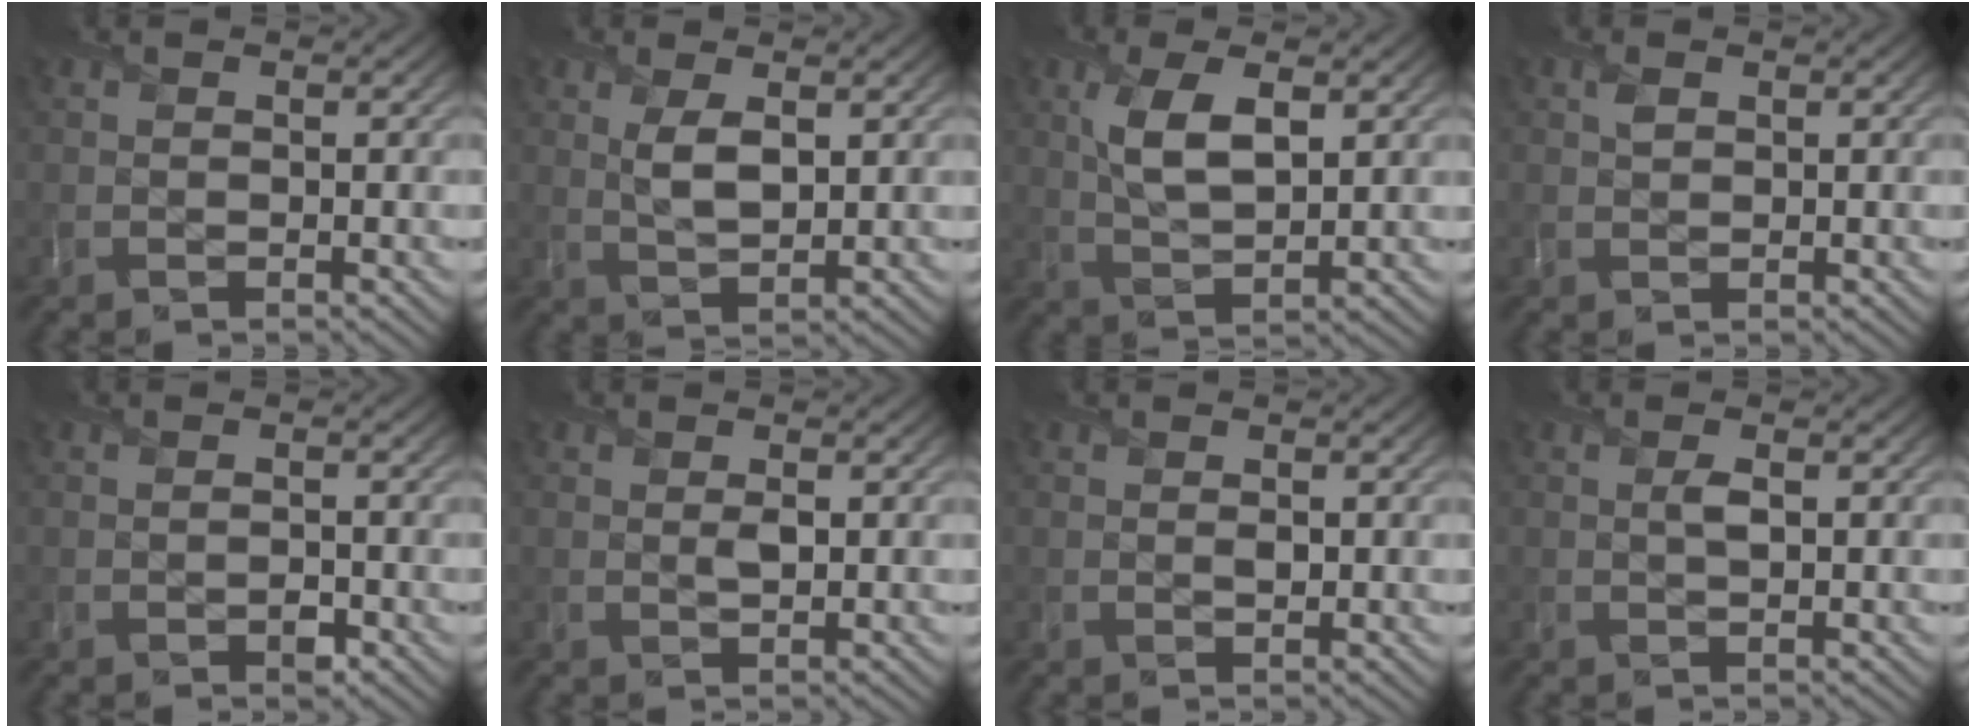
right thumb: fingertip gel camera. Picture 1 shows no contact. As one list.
[{"total": 3.7, "force": [1.2, 1.6, 3.0], "torque": [-0.069, -0.003, 0.027]}, {"total": 6.2, "force": [2.1, 2.6, 5.2], "torque": [-0.114, -0.002, 0.043]}, {"total": 1.1, "force": [0.7, 0.7, 0.6], "torque": [-0.014, 0.001, 0.013]}, {"total": 1.1, "force": [-0.7, 0.6, 0.5], "torque": [-0.008, -0.004, -0.011]}, {"total": 1.0, "force": [0.2, 0.5, 0.8], "torque": [-0.017, -0.004, 0.006]}, {"total": 0.6, "force": [0.1, 0.4, 0.3], "torque": [-0.006, -0.004, 0.002]}, {"total": 1.0, "force": [0.2, 0.3, 1.0], "torque": [-0.019, 0.001, 0.004]}]